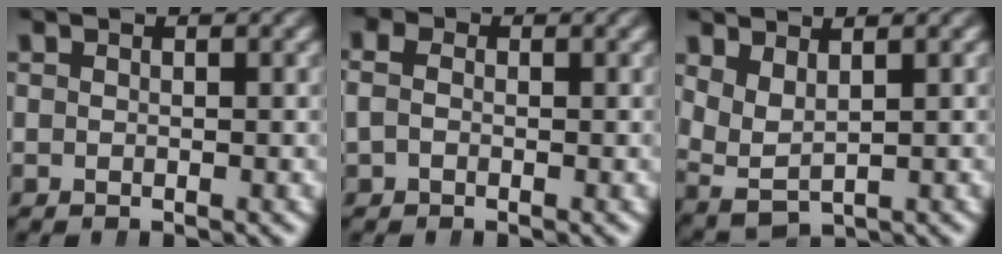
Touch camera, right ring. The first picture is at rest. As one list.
[{"total": 1.6, "force": [0.1, 1.4, 0.9], "torque": [-0.017, -0.002, 0.002]}, {"total": 5.3, "force": [0.4, 4.6, 2.7], "torque": [-0.087, -0.025, 0.018]}]